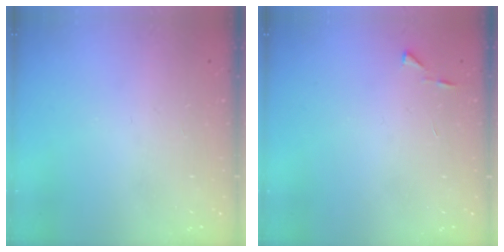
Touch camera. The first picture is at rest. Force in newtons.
{"total": 3.1, "press": 3.1, "slide": 0.3}